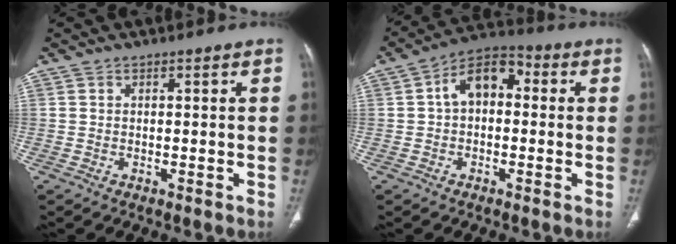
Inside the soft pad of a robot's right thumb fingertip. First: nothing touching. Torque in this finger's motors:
{"motor_torque": [0.62, 1.65, 1.04, -0.09, 0.08]}